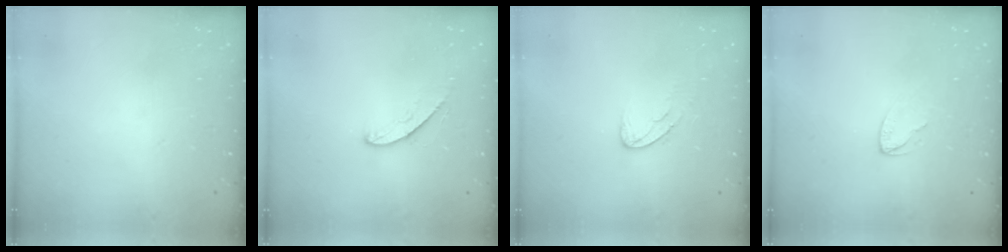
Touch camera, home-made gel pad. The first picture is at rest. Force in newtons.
{"total": 5.2, "press": 5.2, "slide": 0.5}
{"total": 4.8, "press": 4.8, "slide": 0.3}
{"total": 3.0, "press": 3.0, "slide": 0.3}